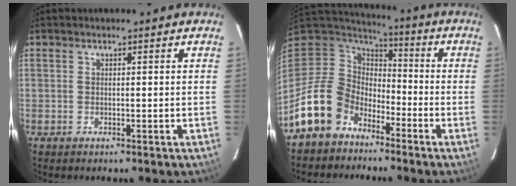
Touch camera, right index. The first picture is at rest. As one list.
[{"total": 13.7, "force": [-9.2, 9.3, 4.2], "torque": [-0.117, 0.018, -0.165]}]